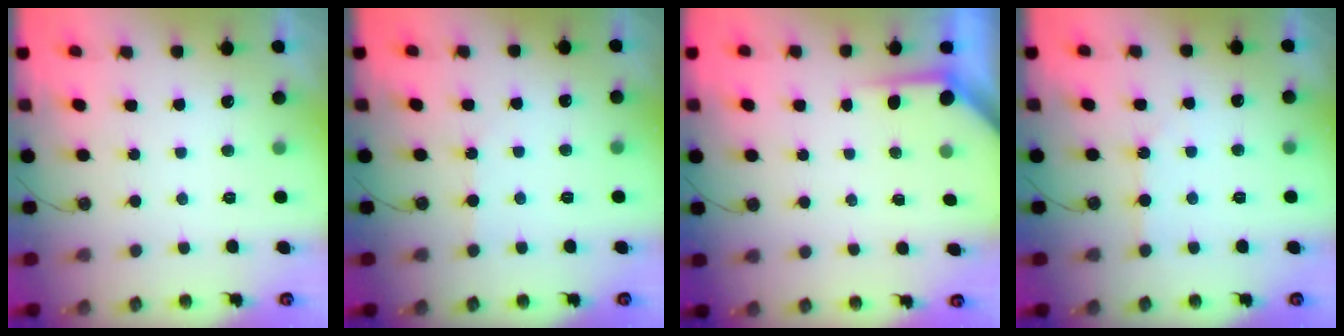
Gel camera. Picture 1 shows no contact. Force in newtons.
{"total": 1.3, "press": 1.2, "slide": 0.3}
{"total": 3.3, "press": 3.3, "slide": 0.4}
{"total": 2.3, "press": 2.3, "slide": 0.4}